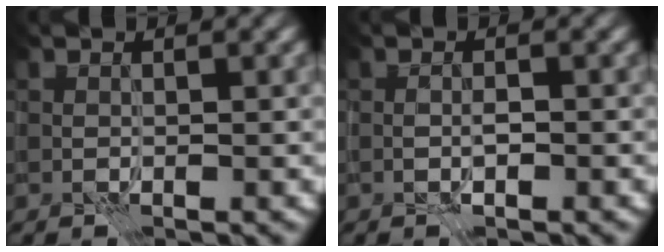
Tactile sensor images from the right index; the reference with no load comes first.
{"total": 1.3, "force": [-0.6, 0.4, 1.0], "torque": [-0.020, 0.004, -0.013]}